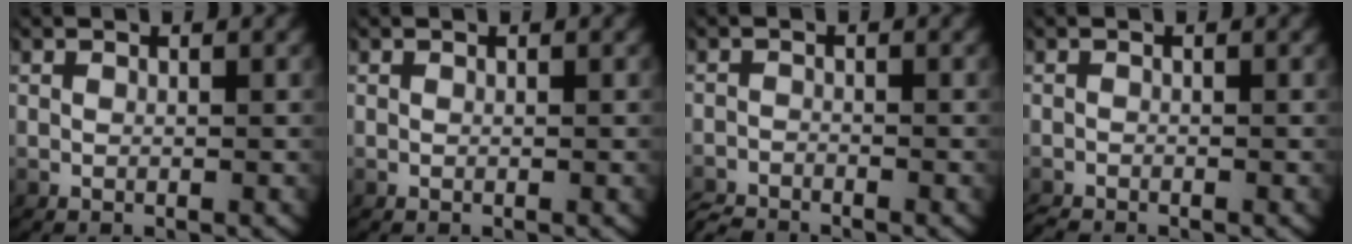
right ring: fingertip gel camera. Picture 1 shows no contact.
{"total": 0.0}
{"total": 2.3, "force": [-2.2, 0.3, -0.1], "torque": [-0.007, -0.016, -0.037]}
{"total": 0.9, "force": [-0.9, 0.0, 0.1], "torque": [-0.011, -0.012, -0.011]}